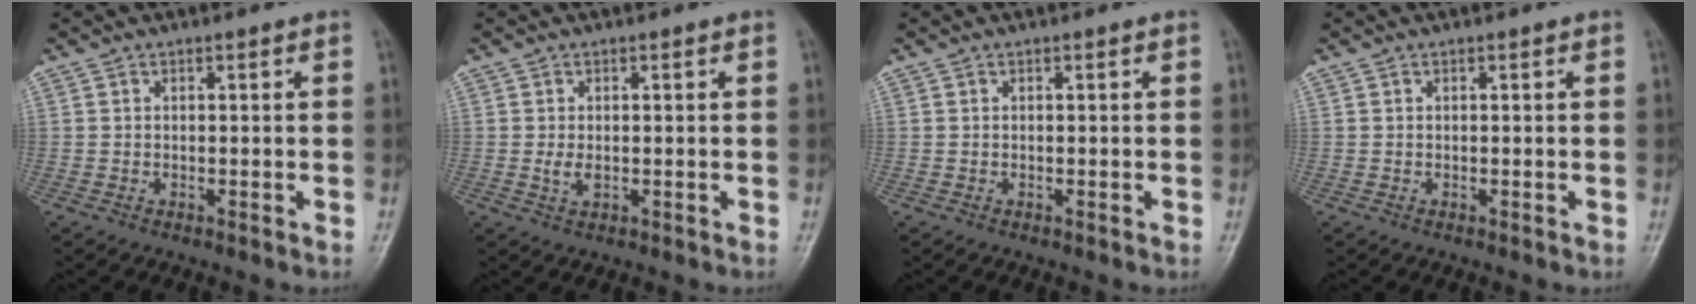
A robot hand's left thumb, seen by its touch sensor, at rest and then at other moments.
{"total": 2.1, "force": [0.1, 1.2, 1.7], "torque": [-0.033, -0.006, 0.003]}
{"total": 0.0}
{"total": 0.0}